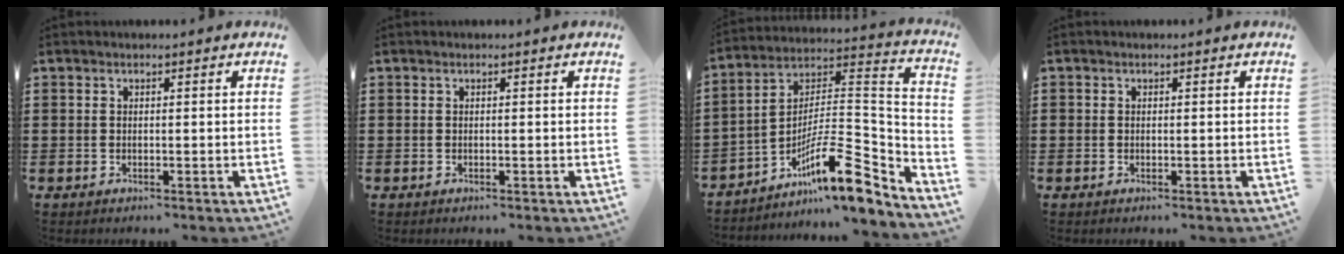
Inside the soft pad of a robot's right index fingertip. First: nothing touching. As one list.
[{"total": 0.0}, {"total": 13.6, "force": [-8.1, 3.7, 10.3], "torque": [-0.168, 0.005, -0.151]}, {"total": 0.0}]